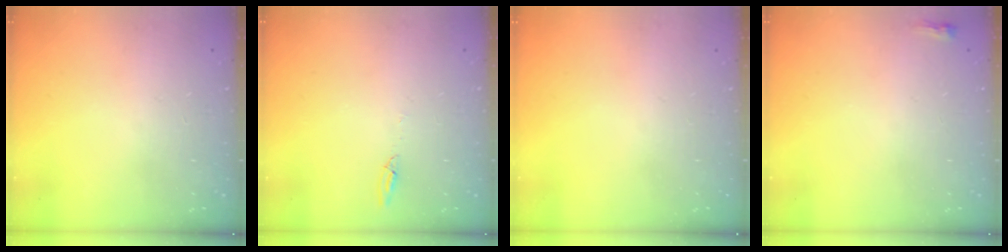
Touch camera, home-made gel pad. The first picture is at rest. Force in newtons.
{"total": 3.5, "press": 3.5, "slide": 0.4}
{"total": 0.0}
{"total": 2.2, "press": 2.2, "slide": 0.6}